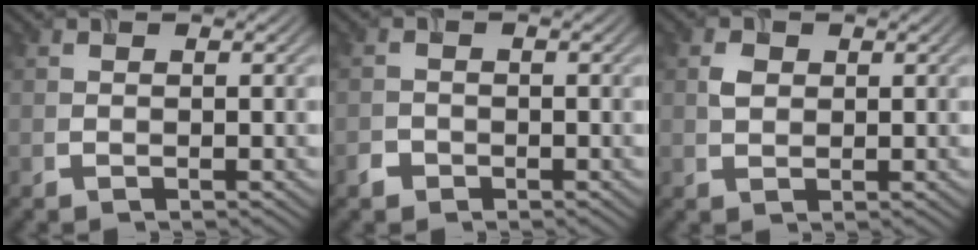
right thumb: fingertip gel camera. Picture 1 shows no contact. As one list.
[{"total": 1.4, "force": [-0.9, 1.0, 0.4], "torque": [-0.005, 0.001, -0.021]}, {"total": 1.8, "force": [0.5, 1.4, 1.0], "torque": [-0.024, 0.001, 0.009]}]